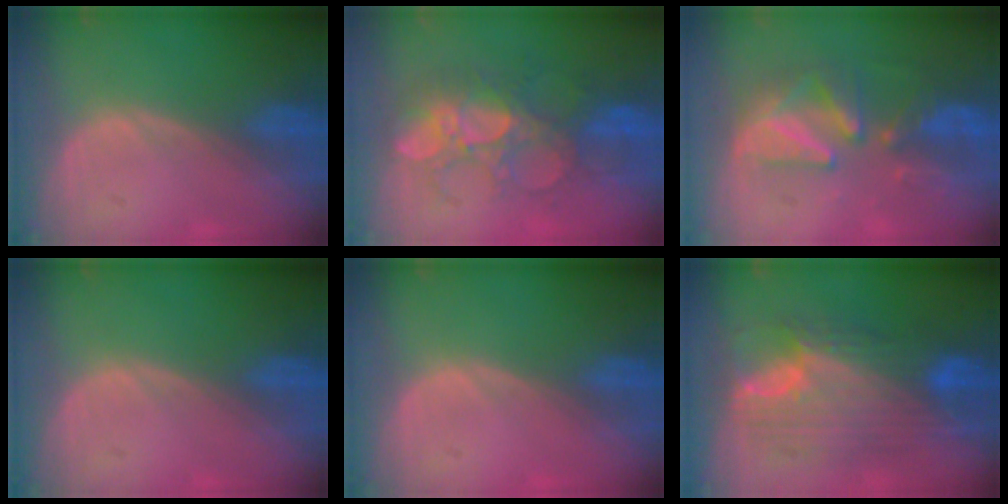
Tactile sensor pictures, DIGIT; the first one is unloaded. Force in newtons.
{"total": 9.0, "press": 8.8, "slide": 2.3}
{"total": 8.3, "press": 8.1, "slide": 2.0}
{"total": 0.0}
{"total": 0.0}
{"total": 11.5, "press": 11.5, "slide": 1.1}